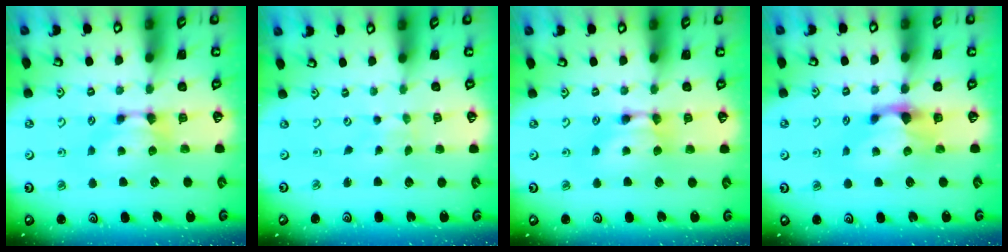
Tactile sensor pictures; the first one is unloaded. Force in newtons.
{"total": 5.0, "press": 5.0, "slide": 0.2}
{"total": 1.6, "press": 1.6, "slide": 0.1}
{"total": 2.2, "press": 1.8, "slide": 1.1}